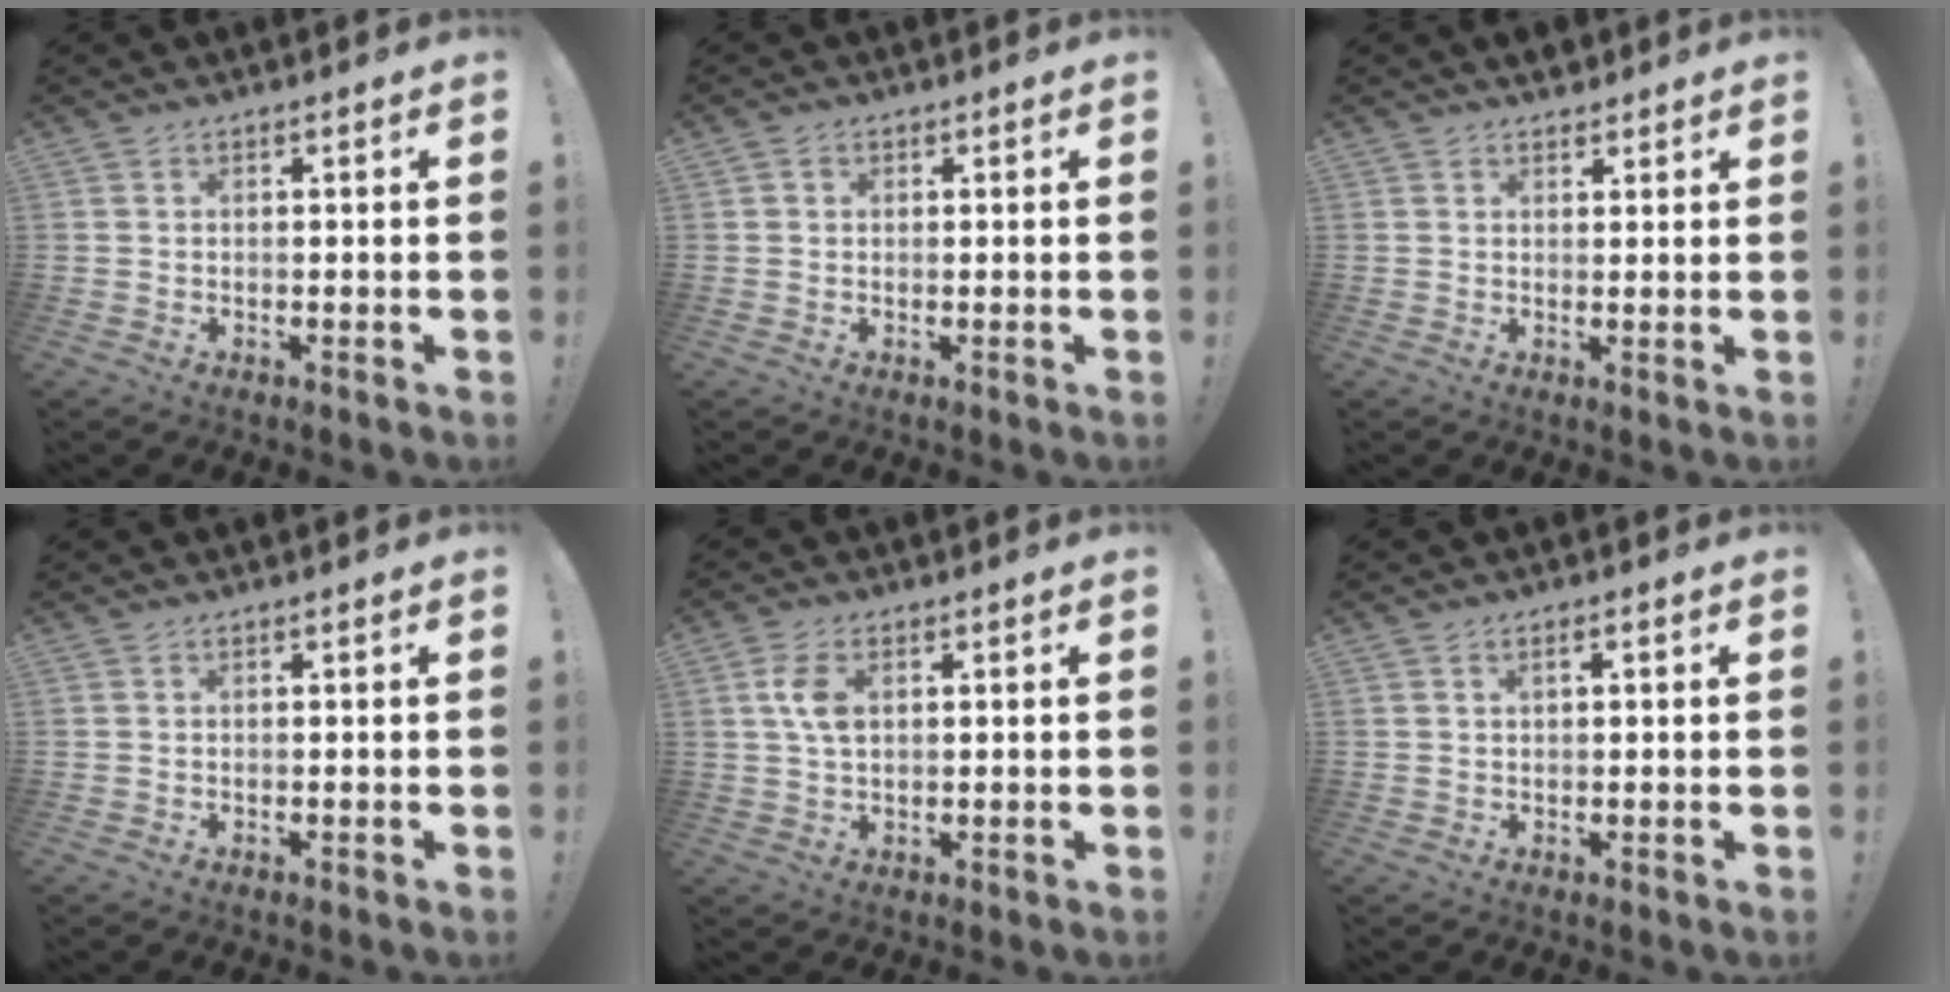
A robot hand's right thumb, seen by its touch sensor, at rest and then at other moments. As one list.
[{"total": 1.1, "force": [0.4, 1.0, 0.2], "torque": [0.002, 0.001, 0.005]}, {"total": 2.2, "force": [1.8, 1.0, 0.4], "torque": [0.010, -0.015, 0.031]}, {"total": 0.0}, {"total": 6.0, "force": [1.4, 3.5, 4.7], "torque": [-0.092, -0.003, 0.021]}, {"total": 1.5, "force": [0.5, 0.7, 1.3], "torque": [-0.021, 0.003, 0.006]}]